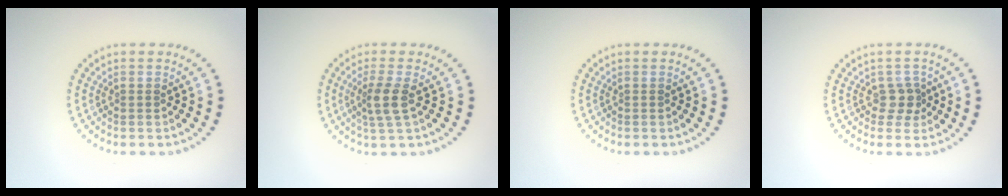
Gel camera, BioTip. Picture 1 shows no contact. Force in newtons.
{"total": 2.5, "press": 2.0, "slide": 1.5}
{"total": 0.0}
{"total": 1.8, "press": 1.5, "slide": 1.1}